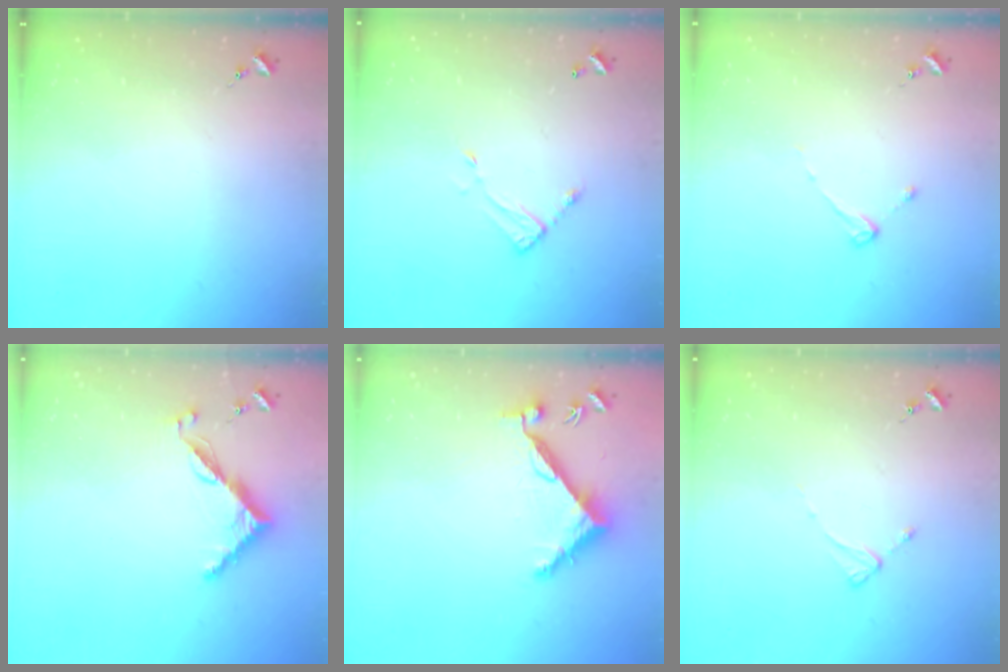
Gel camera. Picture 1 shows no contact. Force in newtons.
{"total": 7.1, "press": 7.1, "slide": 0.5}
{"total": 2.6, "press": 2.5, "slide": 0.4}
{"total": 7.4, "press": 7.4, "slide": 0.7}
{"total": 6.9, "press": 6.9, "slide": 0.3}
{"total": 2.4, "press": 2.4, "slide": 0.3}